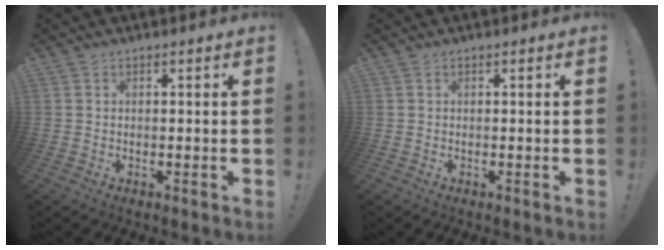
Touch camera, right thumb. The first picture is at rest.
{"total": 0.0}